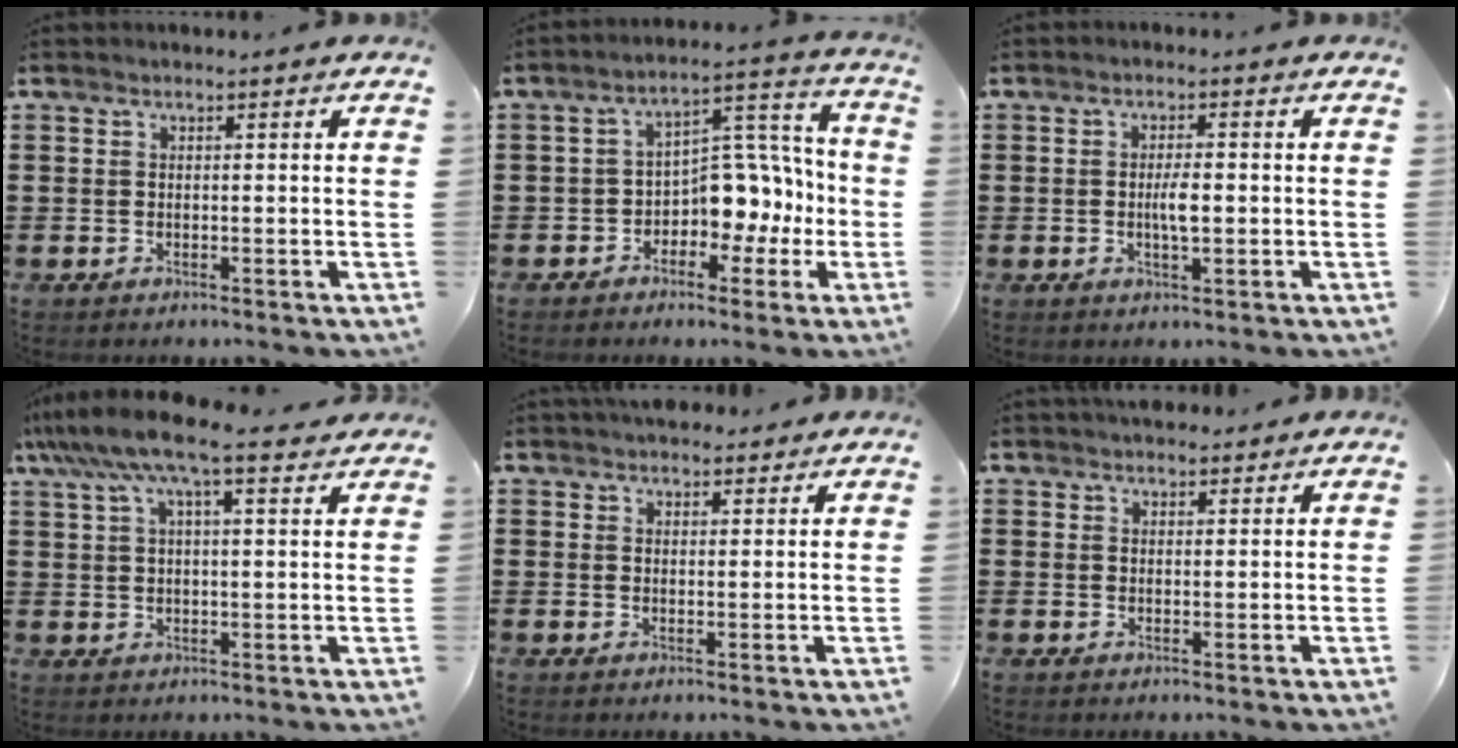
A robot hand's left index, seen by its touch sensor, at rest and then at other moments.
{"total": 7.5, "force": [-1.4, 5.7, 4.6], "torque": [-0.082, -0.004, -0.031]}
{"total": 3.3, "force": [-0.2, 0.9, 3.1], "torque": [-0.058, 0.000, -0.006]}
{"total": 9.2, "force": [7.1, 1.5, 5.7], "torque": [-0.130, -0.013, 0.128]}
{"total": 3.0, "force": [2.8, 1.0, 0.4], "torque": [-0.014, 0.000, 0.054]}
{"total": 2.4, "force": [2.3, 0.7, 0.2], "torque": [-0.009, 0.000, 0.045]}